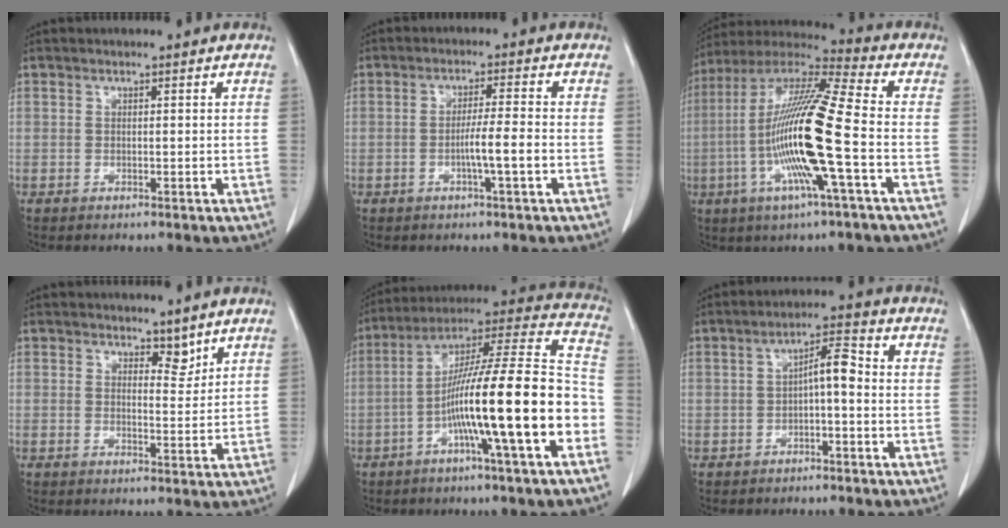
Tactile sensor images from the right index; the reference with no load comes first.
{"total": 4.5, "force": [-1.4, -0.5, 4.2], "torque": [-0.074, -0.001, -0.026]}
{"total": 18.2, "force": [-3.8, 0.3, 17.8], "torque": [-0.354, -0.006, -0.084]}
{"total": 2.6, "force": [2.2, 1.2, 0.9], "torque": [-0.007, -0.007, 0.034]}
{"total": 21.4, "force": [-6.5, 0.2, 20.4], "torque": [-0.300, 0.009, -0.115]}
{"total": 4.6, "force": [-0.5, 1.1, 4.4], "torque": [-0.071, 0.020, -0.009]}